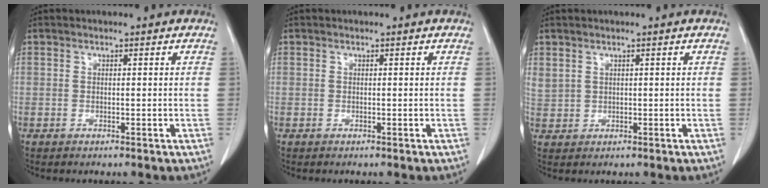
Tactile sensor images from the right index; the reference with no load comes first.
{"total": 0.0}
{"total": 2.8, "force": [1.6, 2.0, 1.1], "torque": [-0.032, 0.013, 0.045]}